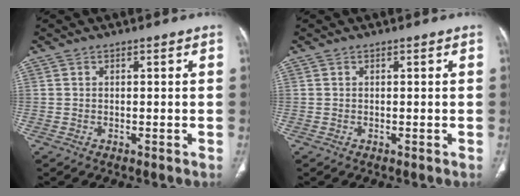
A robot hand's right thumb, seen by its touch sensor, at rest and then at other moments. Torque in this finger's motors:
{"motor_torque": [0.00, 0.00, 0.00, 0.00, 0.00]}